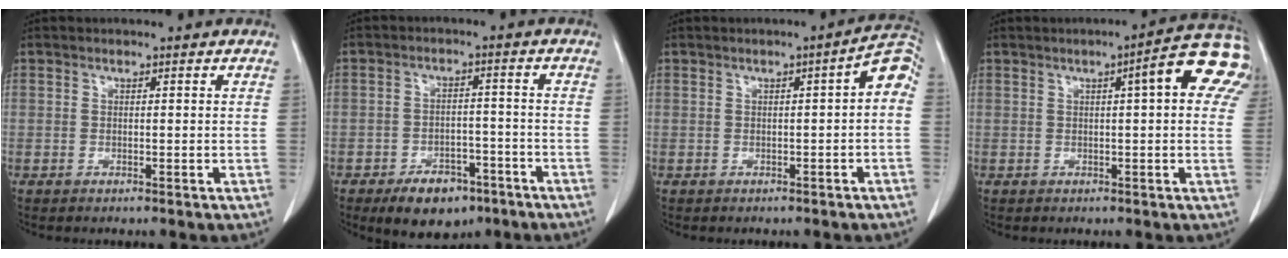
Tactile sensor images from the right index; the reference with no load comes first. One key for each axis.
{"total": 7.8, "fx": -5.1, "fy": 4.2, "fz": 4.2, "tx": -0.066, "ty": 0.002, "tz": -0.076}
{"total": 4.4, "fx": -0.2, "fy": 0.8, "fz": 4.3, "tx": -0.050, "ty": 0.016, "tz": -0.009}
{"total": 9.7, "fx": 3.1, "fy": 1.4, "fz": 9.0, "tx": -0.105, "ty": 0.025, "tz": 0.026}